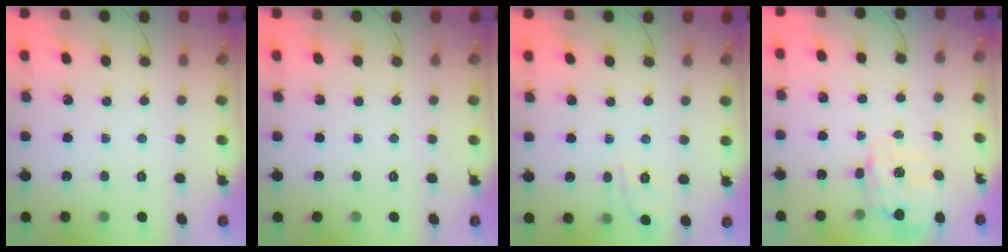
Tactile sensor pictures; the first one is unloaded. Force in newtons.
{"total": 0.0}
{"total": 1.9, "press": 0.3, "slide": 1.8}
{"total": 3.6, "press": 3.6, "slide": 0.7}